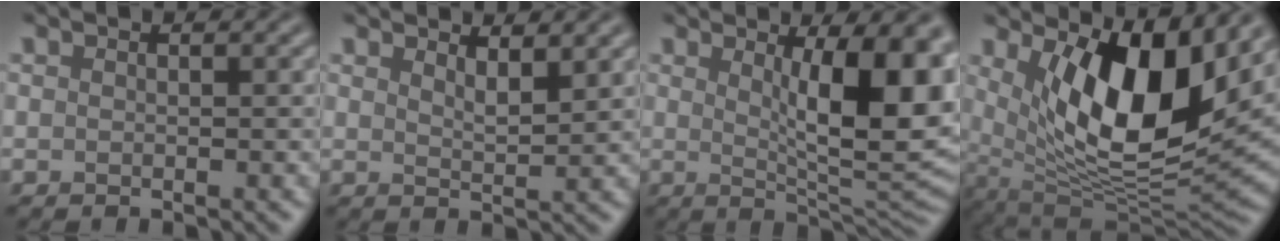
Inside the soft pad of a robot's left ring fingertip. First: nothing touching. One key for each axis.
{"total": 2.4, "fx": 1.9, "fy": 0.5, "fz": 1.2, "tx": -0.012, "ty": -0.001, "tz": 0.032}
{"total": 11.3, "fx": 2.1, "fy": 3.5, "fz": 10.6, "tx": -0.119, "ty": -0.008, "tz": 0.034}
{"total": 11.4, "fx": 3.7, "fy": 4.6, "fz": 9.7, "tx": -0.157, "ty": -0.028, "tz": 0.070}